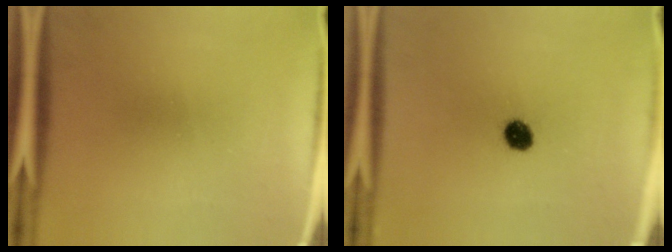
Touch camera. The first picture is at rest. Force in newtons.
{"total": 4.8}